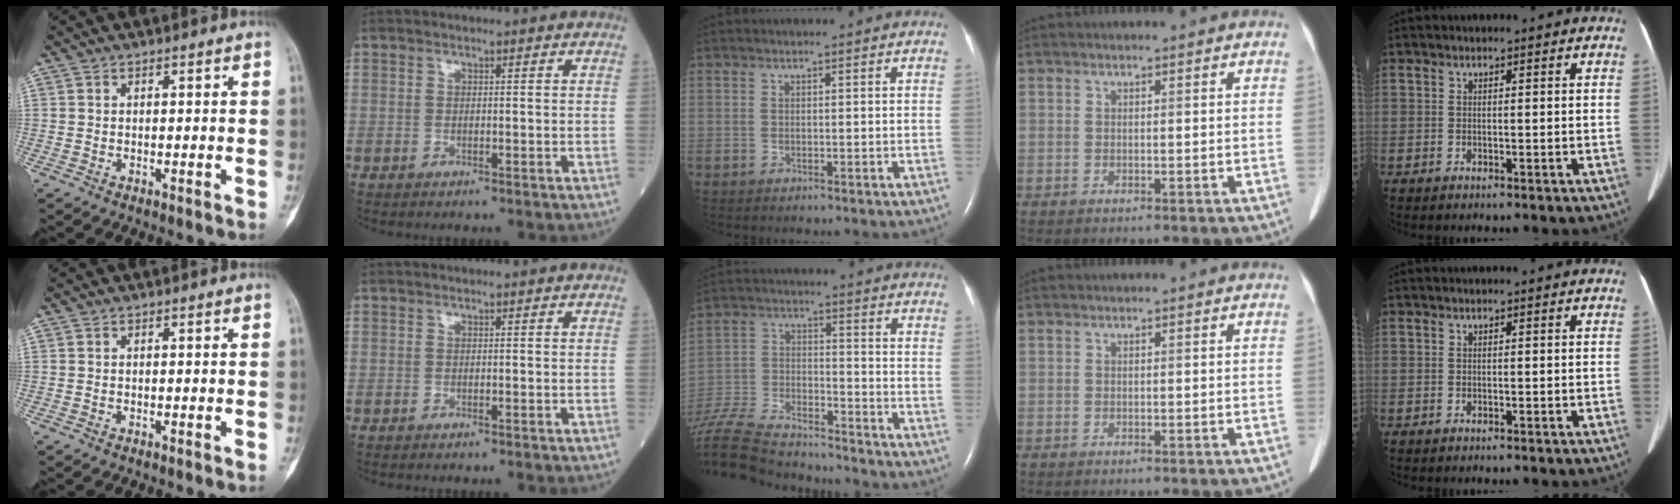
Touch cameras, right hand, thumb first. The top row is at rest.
{"middle": {"total": 20.7, "force": [-19.1, 3.1, 7.5], "torque": [-0.181, -0.022, -0.314]}}